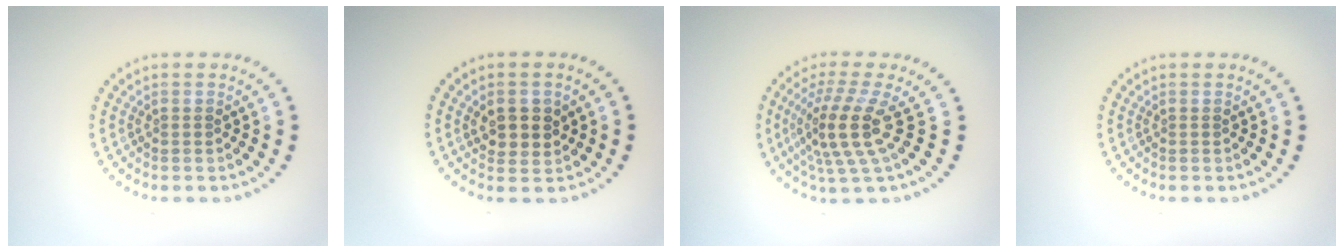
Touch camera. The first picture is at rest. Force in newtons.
{"total": 2.6, "press": 2.6, "slide": 0.6}
{"total": 4.7, "press": 3.4, "slide": 3.2}
{"total": 0.0}